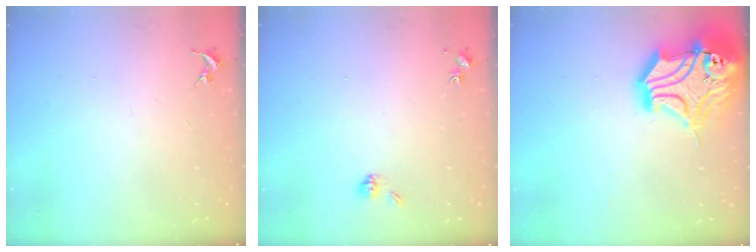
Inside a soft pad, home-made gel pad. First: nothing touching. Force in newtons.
{"total": 4.4, "press": 3.9, "slide": 2.1}
{"total": 23.1, "press": 22.8, "slide": 3.6}